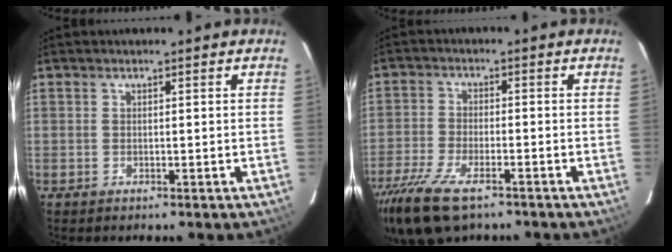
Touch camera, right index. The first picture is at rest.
{"total": 12.8, "force": [-9.0, 4.5, 7.9], "torque": [-0.190, -0.038, -0.172]}